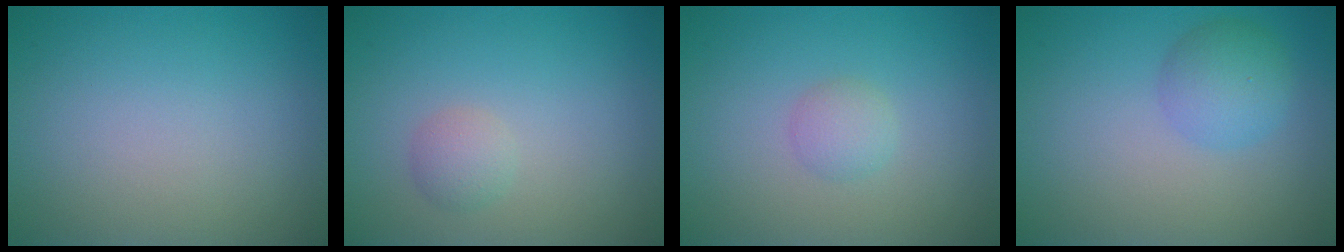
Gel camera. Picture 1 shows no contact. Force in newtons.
{"total": 1.4, "press": 1.4, "slide": 0.1}
{"total": 1.4, "press": 1.4, "slide": 0.0}
{"total": 3.0, "press": 2.9, "slide": 0.2}